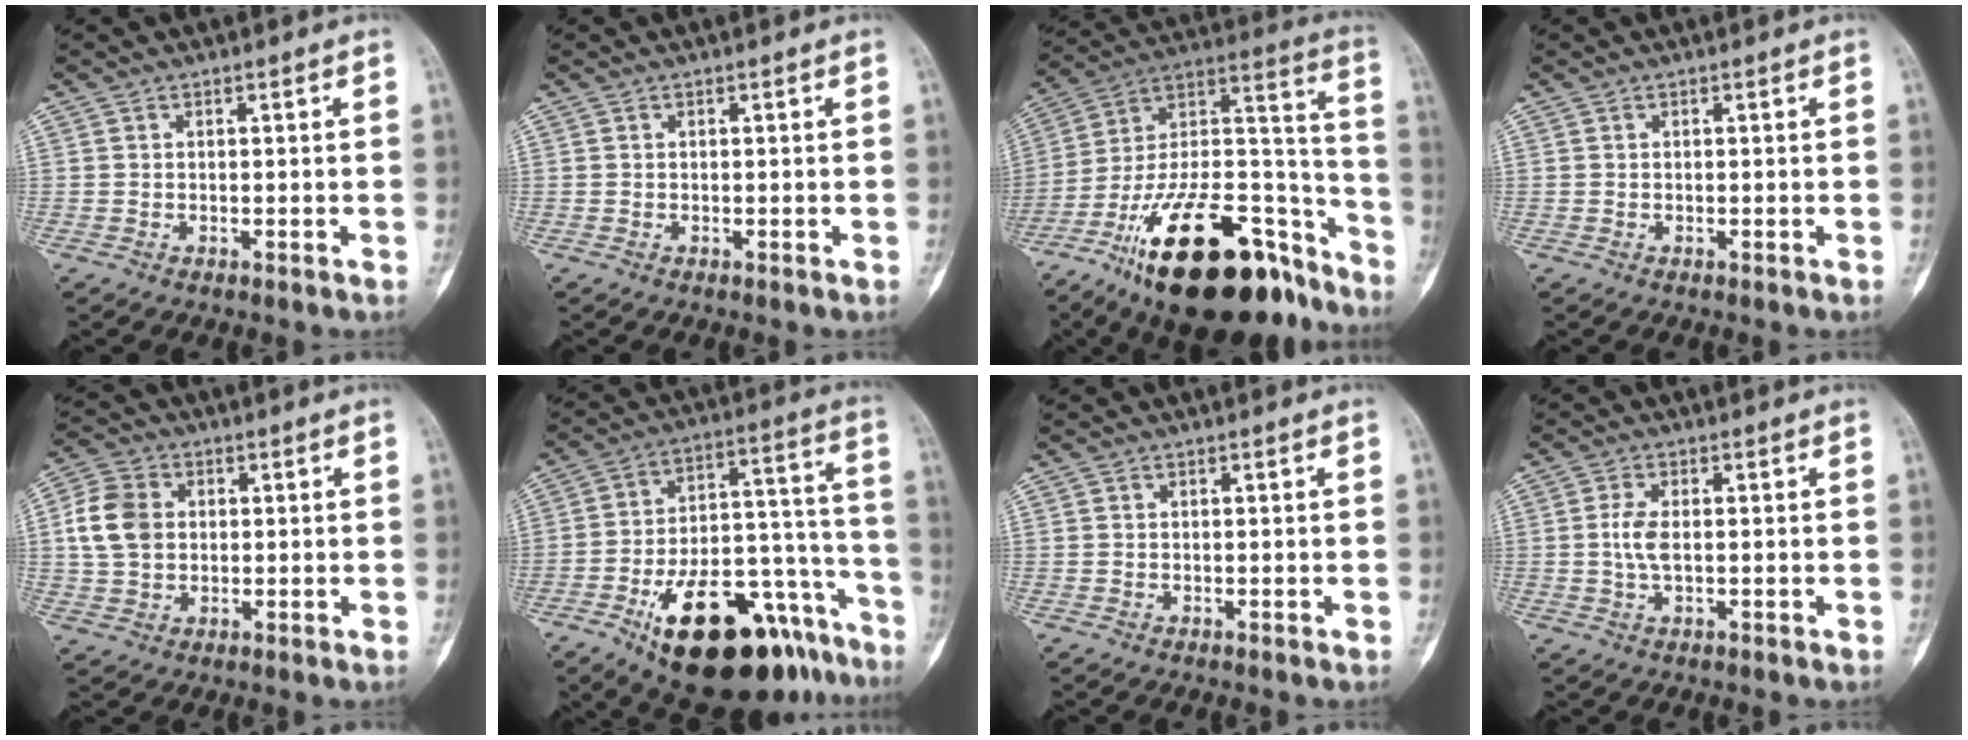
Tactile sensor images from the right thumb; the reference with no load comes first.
{"total": 0.0}
{"total": 32.5, "force": [-21.1, 13.1, 20.9], "torque": [-0.280, 0.096, -0.348]}
{"total": 0.0}
{"total": 9.4, "force": [1.1, 7.4, 5.8], "torque": [-0.097, 0.009, 0.016]}
{"total": 27.7, "force": [-15.8, 12.4, 19.0], "torque": [-0.207, 0.102, -0.237]}
{"total": 0.0}
{"total": 3.9, "force": [-0.1, 2.0, 3.4], "torque": [-0.072, 0.001, -0.005]}